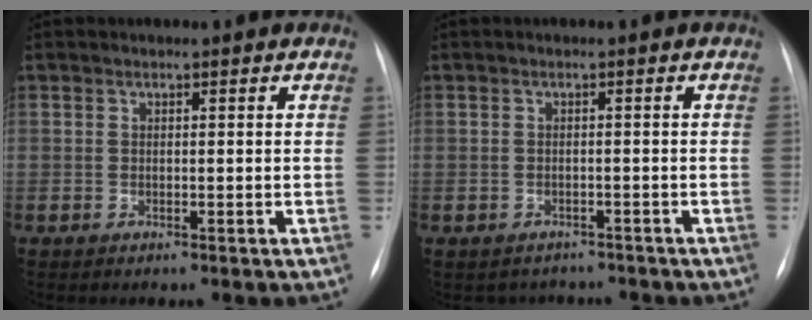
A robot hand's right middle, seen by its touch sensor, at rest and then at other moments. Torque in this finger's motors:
{"motor_torque": [-0.12, -0.19, -0.06, 0.00]}